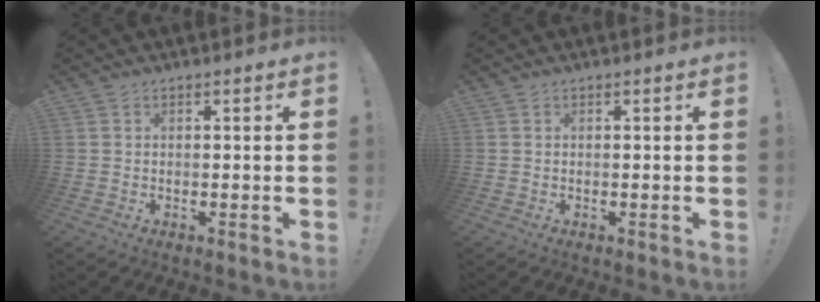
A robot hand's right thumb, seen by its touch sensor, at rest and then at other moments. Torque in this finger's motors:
{"motor_torque": [0.00, 0.00, 0.00, 0.01, 0.00]}